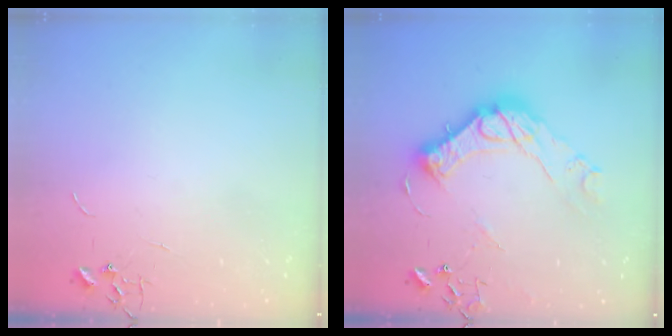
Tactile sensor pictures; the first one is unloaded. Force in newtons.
{"total": 17.5, "press": 17.4, "slide": 1.4}